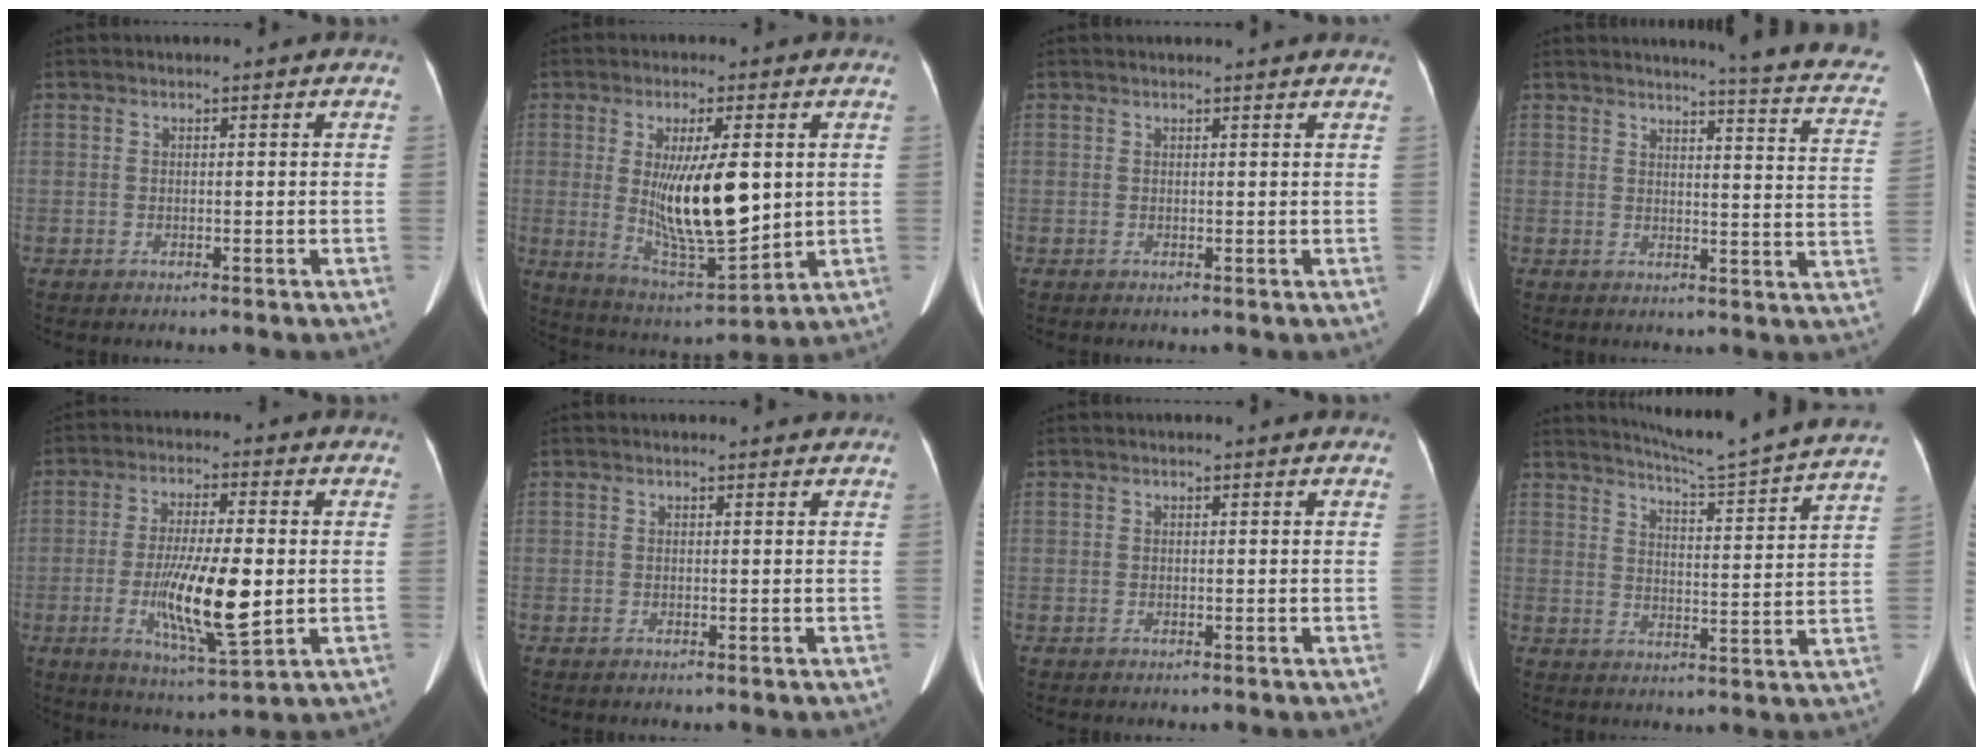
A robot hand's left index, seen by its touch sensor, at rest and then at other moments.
{"total": 13.3, "force": [1.3, 3.2, 12.9], "torque": [-0.231, -0.019, 0.032]}
{"total": 3.5, "force": [3.3, 0.0, 1.0], "torque": [-0.015, 0.010, 0.030]}
{"total": 13.7, "force": [11.9, 0.6, 6.6], "torque": [-0.071, -0.060, 0.107]}
{"total": 11.5, "force": [-1.6, 1.8, 11.2], "torque": [-0.208, -0.017, -0.025]}
{"total": 1.5, "force": [1.5, 0.1, 0.1], "torque": [-0.009, 0.002, 0.017]}
{"total": 0.7, "force": [0.7, 0.0, 0.2], "torque": [-0.008, 0.001, 0.008]}
{"total": 19.2, "force": [17.7, -1.5, 7.3], "torque": [-0.123, -0.060, 0.222]}